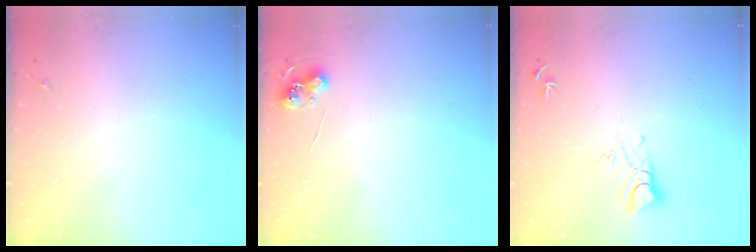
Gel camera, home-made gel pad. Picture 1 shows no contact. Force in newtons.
{"total": 6.2, "press": 6.2, "slide": 0.5}
{"total": 5.3, "press": 5.3, "slide": 0.3}